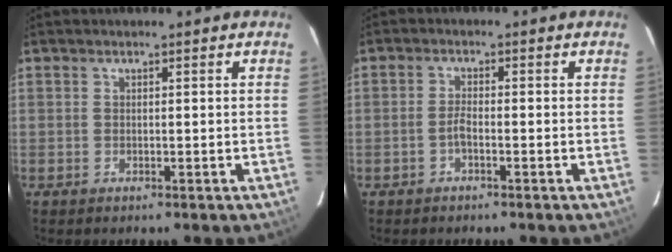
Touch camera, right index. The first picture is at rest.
{"total": 1.7, "force": [-1.0, 0.3, 1.3], "torque": [-0.030, 0.006, -0.021]}